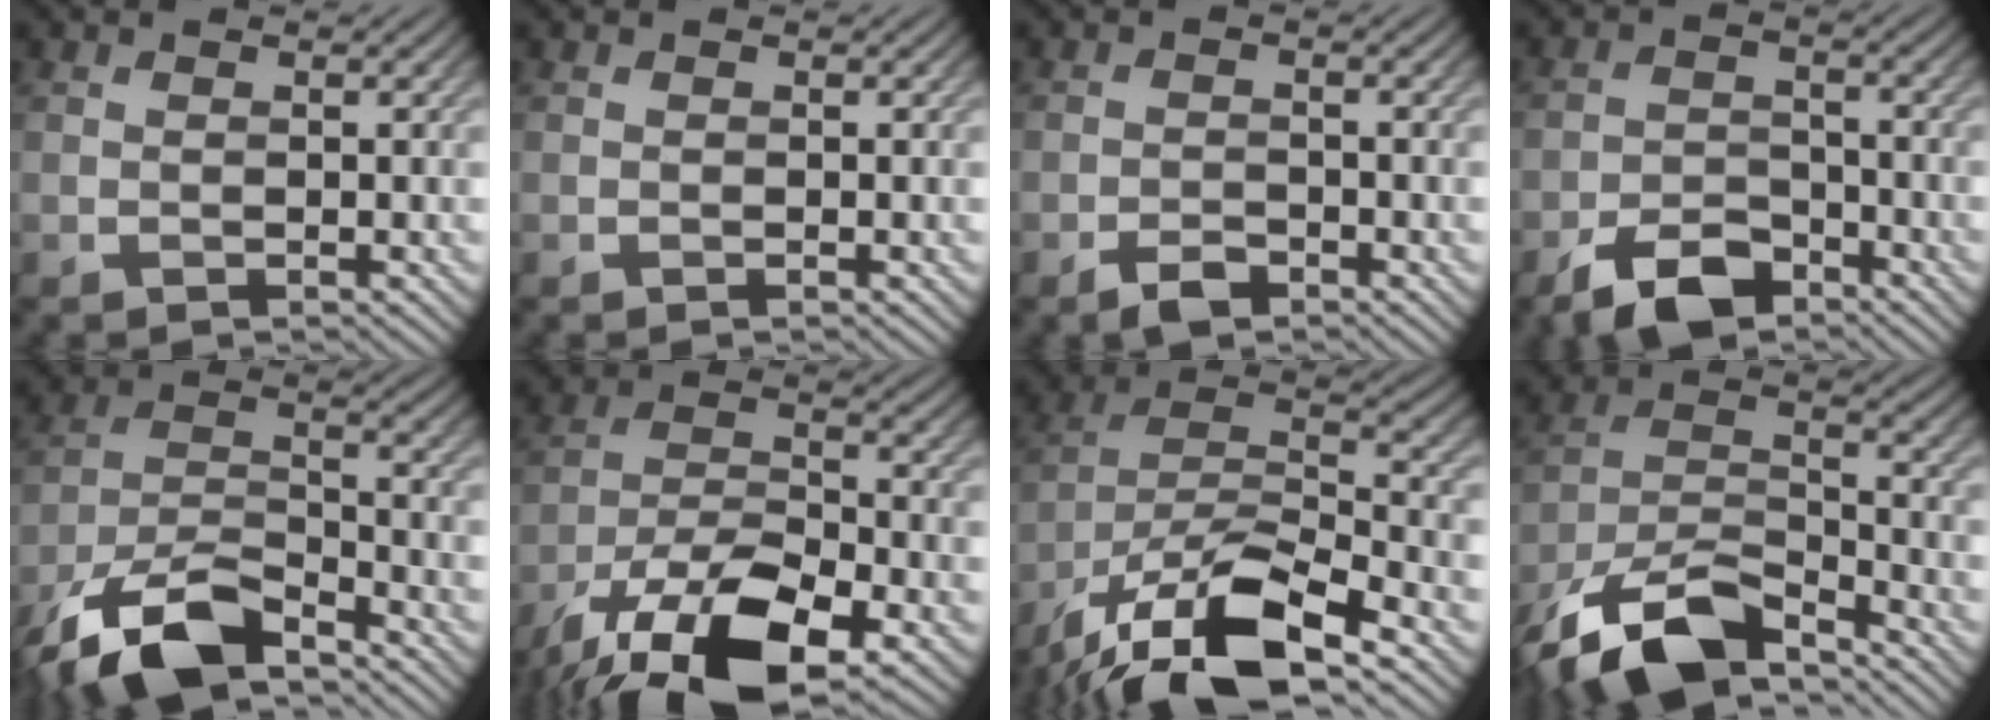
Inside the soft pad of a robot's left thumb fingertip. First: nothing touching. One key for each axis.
{"total": 0.0}
{"total": 2.4, "fx": -1.8, "fy": 1.0, "fz": 1.3, "tx": -0.021, "ty": 0.001, "tz": -0.035}
{"total": 6.2, "fx": -4.6, "fy": 2.8, "fz": 3.2, "tx": -0.057, "ty": 0.000, "tz": -0.091}
{"total": 12.0, "fx": -8.8, "fy": 4.1, "fz": 7.1, "tx": -0.137, "ty": -0.004, "tz": -0.180}
{"total": 15.3, "fx": -10.3, "fy": 5.6, "fz": 9.8, "tx": -0.205, "ty": -0.024, "tz": -0.189}
{"total": 15.1, "fx": -10.5, "fy": 4.9, "fz": 9.7, "tx": -0.189, "ty": -0.006, "tz": -0.202}
{"total": 13.2, "fx": -9.9, "fy": 4.4, "fz": 7.6, "tx": -0.156, "ty": -0.006, "tz": -0.201}